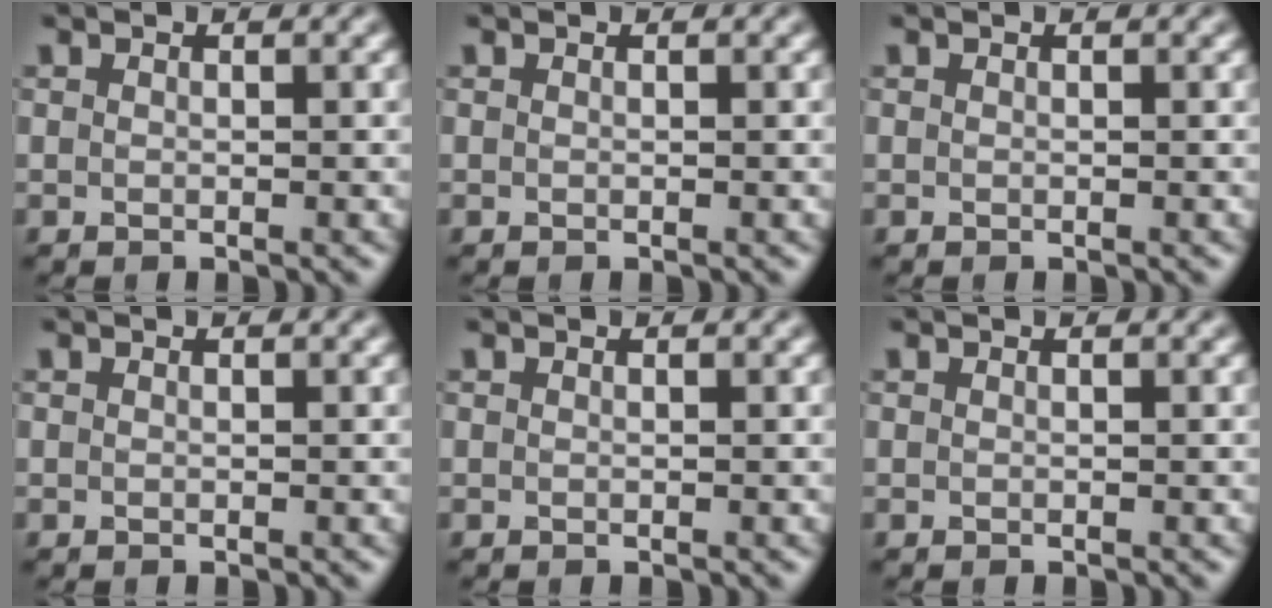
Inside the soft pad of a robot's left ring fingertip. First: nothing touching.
{"total": 0.0}
{"total": 0.0}
{"total": 0.0}
{"total": 0.0}
{"total": 0.0}